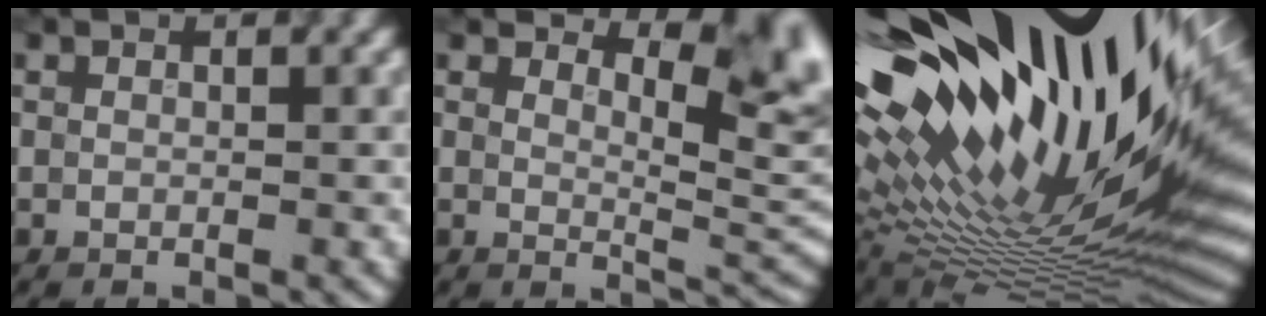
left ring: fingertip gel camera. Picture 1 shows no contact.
{"total": 6.1, "force": [3.6, 2.3, 4.3], "torque": [-0.053, -0.009, 0.053]}
{"total": 20.8, "force": [8.8, 7.1, 17.4], "torque": [-0.287, 0.011, 0.163]}